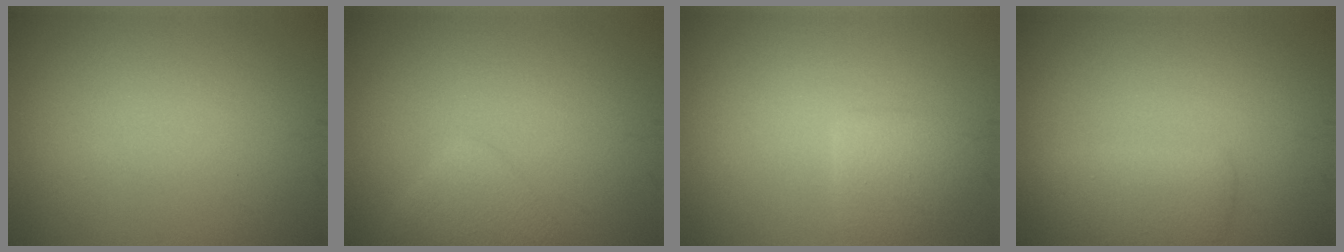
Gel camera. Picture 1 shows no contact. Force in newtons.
{"total": 2.3, "press": 2.3, "slide": 0.2}
{"total": 2.6, "press": 2.6, "slide": 0.1}
{"total": 2.8, "press": 2.8, "slide": 0.2}